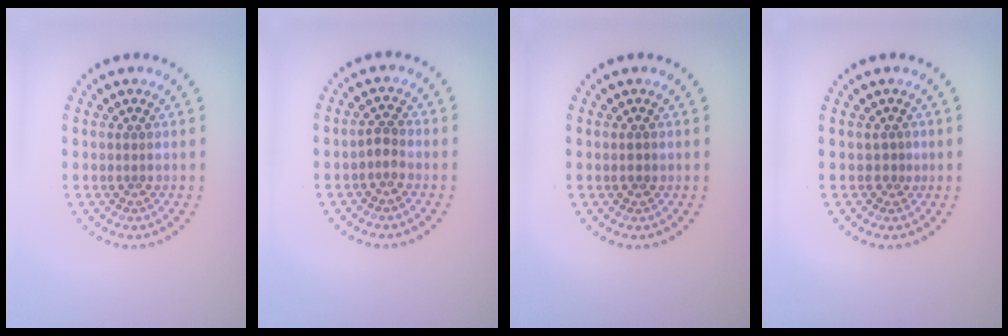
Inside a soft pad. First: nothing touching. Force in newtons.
{"total": 1.2, "press": 1.1, "slide": 0.6}
{"total": 0.9, "press": 0.9, "slide": 0.3}
{"total": 0.8, "press": 0.4, "slide": 0.7}